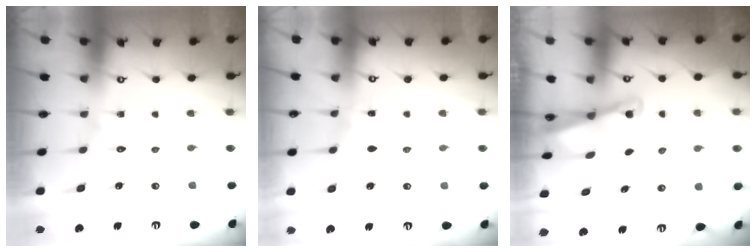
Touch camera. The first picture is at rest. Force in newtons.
{"total": 2.2, "press": 2.1, "slide": 0.4}
{"total": 2.2, "press": 2.2, "slide": 0.3}